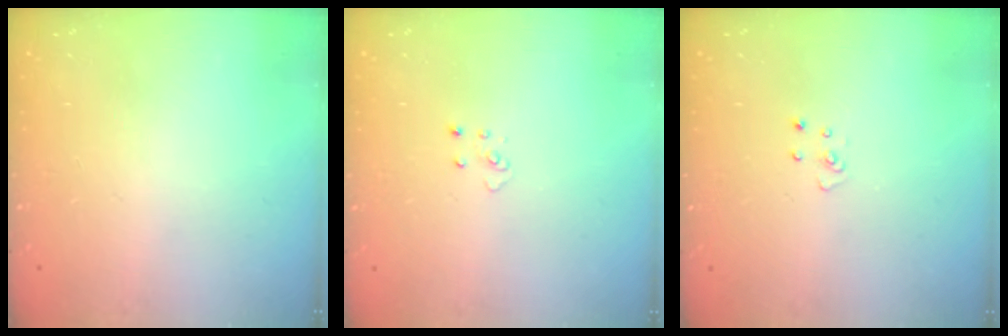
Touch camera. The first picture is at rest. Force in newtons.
{"total": 3.7, "press": 3.7, "slide": 0.3}
{"total": 3.0, "press": 3.0, "slide": 0.3}